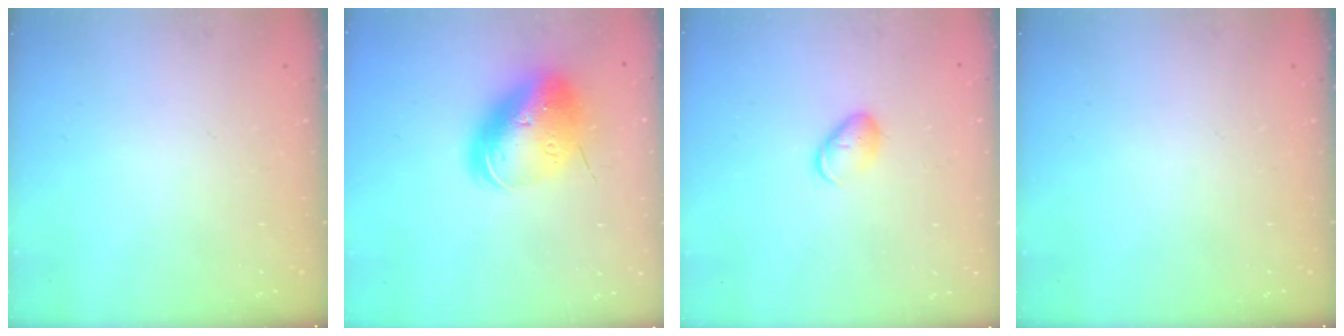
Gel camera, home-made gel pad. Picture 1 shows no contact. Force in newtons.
{"total": 18.0, "press": 17.7, "slide": 3.1}
{"total": 5.7, "press": 5.6, "slide": 0.6}
{"total": 0.0}